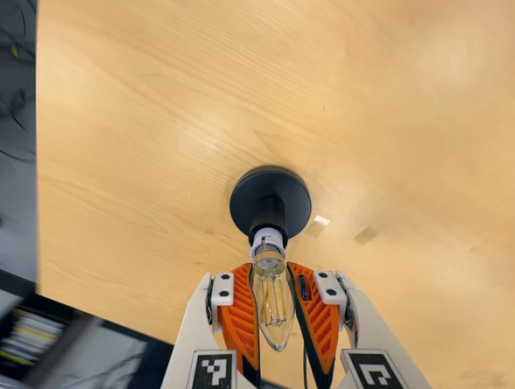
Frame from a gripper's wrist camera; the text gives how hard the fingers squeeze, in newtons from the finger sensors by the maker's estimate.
{"total": 18.8, "left": 18.7, "right": 18.8}